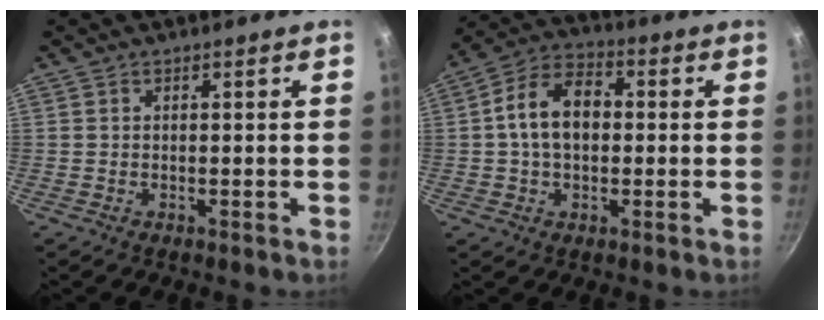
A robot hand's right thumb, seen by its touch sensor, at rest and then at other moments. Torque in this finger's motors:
{"motor_torque": [-0.78, 0.94, 0.42, 0.02, 0.13]}